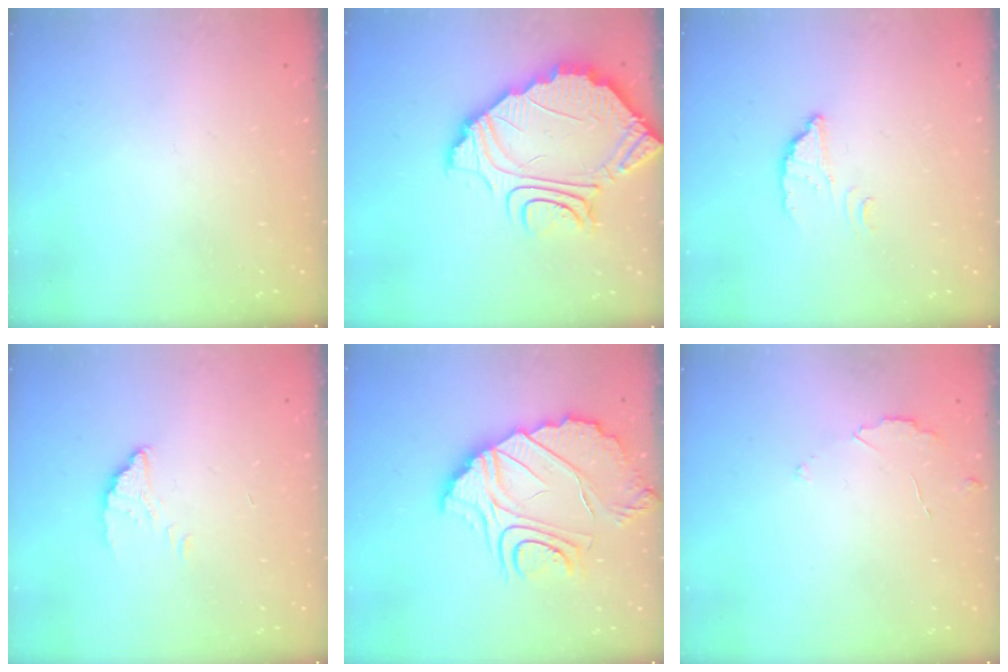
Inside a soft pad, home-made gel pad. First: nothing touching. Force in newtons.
{"total": 11.1, "press": 11.0, "slide": 0.9}
{"total": 2.8, "press": 2.8, "slide": 0.1}
{"total": 2.1, "press": 2.1, "slide": 0.2}
{"total": 12.9, "press": 12.9, "slide": 1.1}
{"total": 2.7, "press": 2.6, "slide": 0.3}